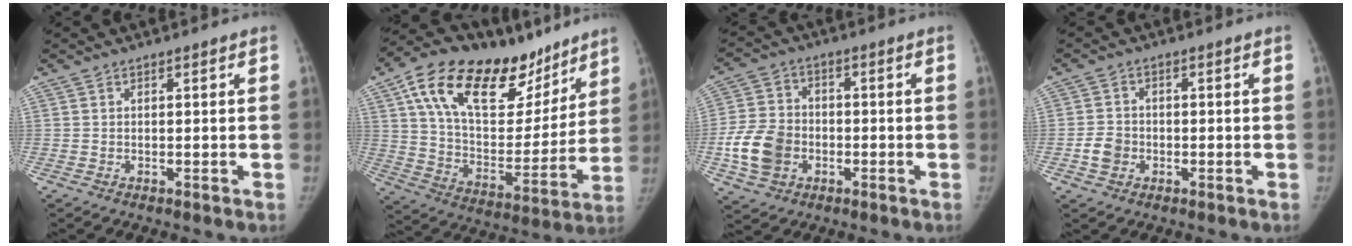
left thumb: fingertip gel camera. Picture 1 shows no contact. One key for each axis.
{"total": 29.7, "fx": 17.5, "fy": 14.8, "fz": 19.0, "tx": -0.267, "ty": -0.023, "tz": 0.287}
{"total": 10.8, "fx": -2.9, "fy": 8.6, "fz": 5.9, "tx": -0.101, "ty": 0.015, "tz": -0.055}
{"total": 4.2, "fx": -1.3, "fy": 3.6, "fz": 1.9, "tx": -0.024, "ty": 0.011, "tz": -0.024}